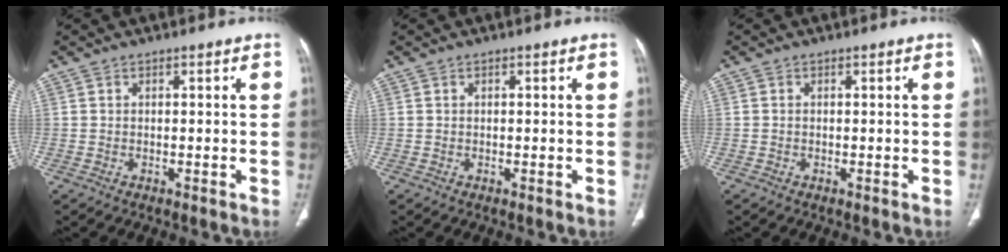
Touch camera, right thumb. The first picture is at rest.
{"total": 0.0}
{"total": 0.0}